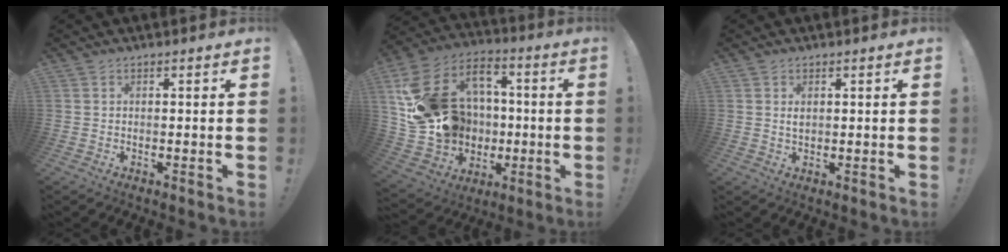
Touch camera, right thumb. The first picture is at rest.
{"total": 21.8, "force": [2.0, 18.2, 11.9], "torque": [-0.220, 0.002, 0.074]}
{"total": 1.3, "force": [0.4, 0.9, 0.9], "torque": [-0.008, -0.003, 0.005]}